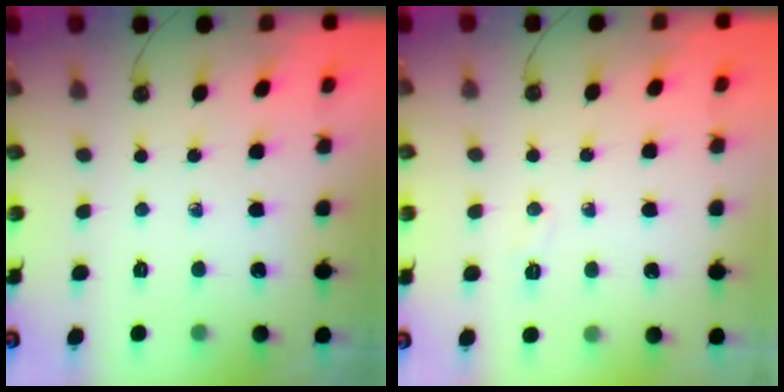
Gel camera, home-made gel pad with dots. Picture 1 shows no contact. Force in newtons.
{"total": 3.4, "press": 3.4, "slide": 0.5}